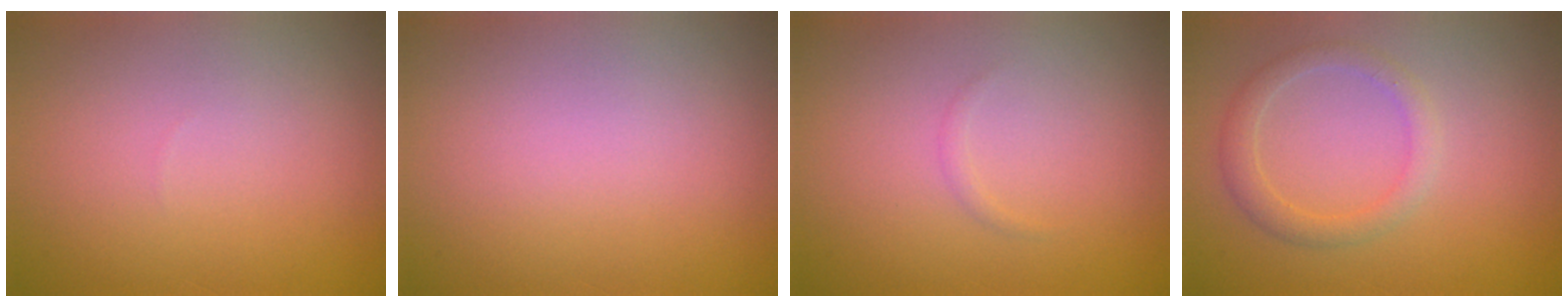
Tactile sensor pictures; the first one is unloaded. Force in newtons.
{"total": 0.0}
{"total": 0.5, "press": 0.5, "slide": 0.0}
{"total": 2.2, "press": 2.2, "slide": 0.1}